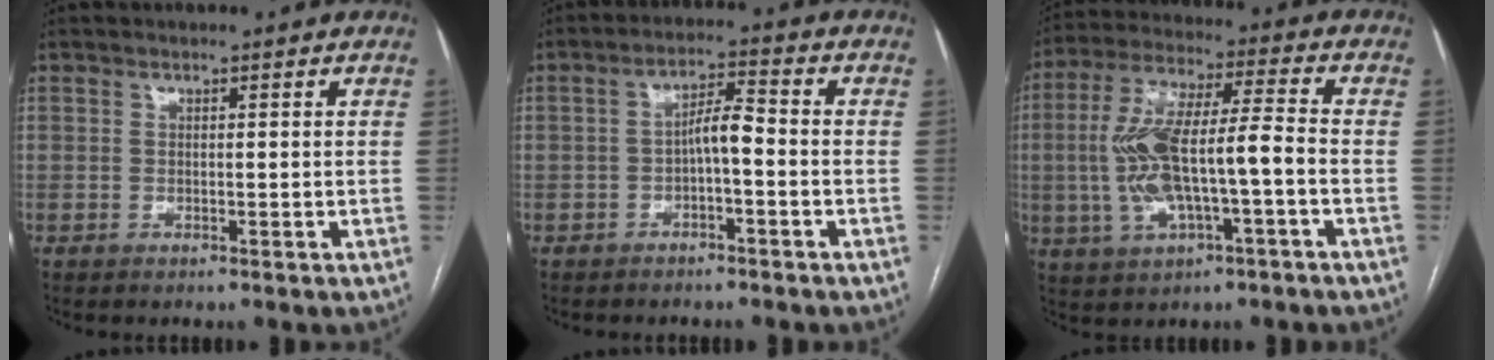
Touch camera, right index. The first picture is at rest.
{"total": 4.3, "force": [-1.2, 0.9, 4.0], "torque": [-0.070, 0.017, -0.019]}
{"total": 13.8, "force": [-2.3, 3.1, 13.3], "torque": [-0.268, 0.021, -0.034]}